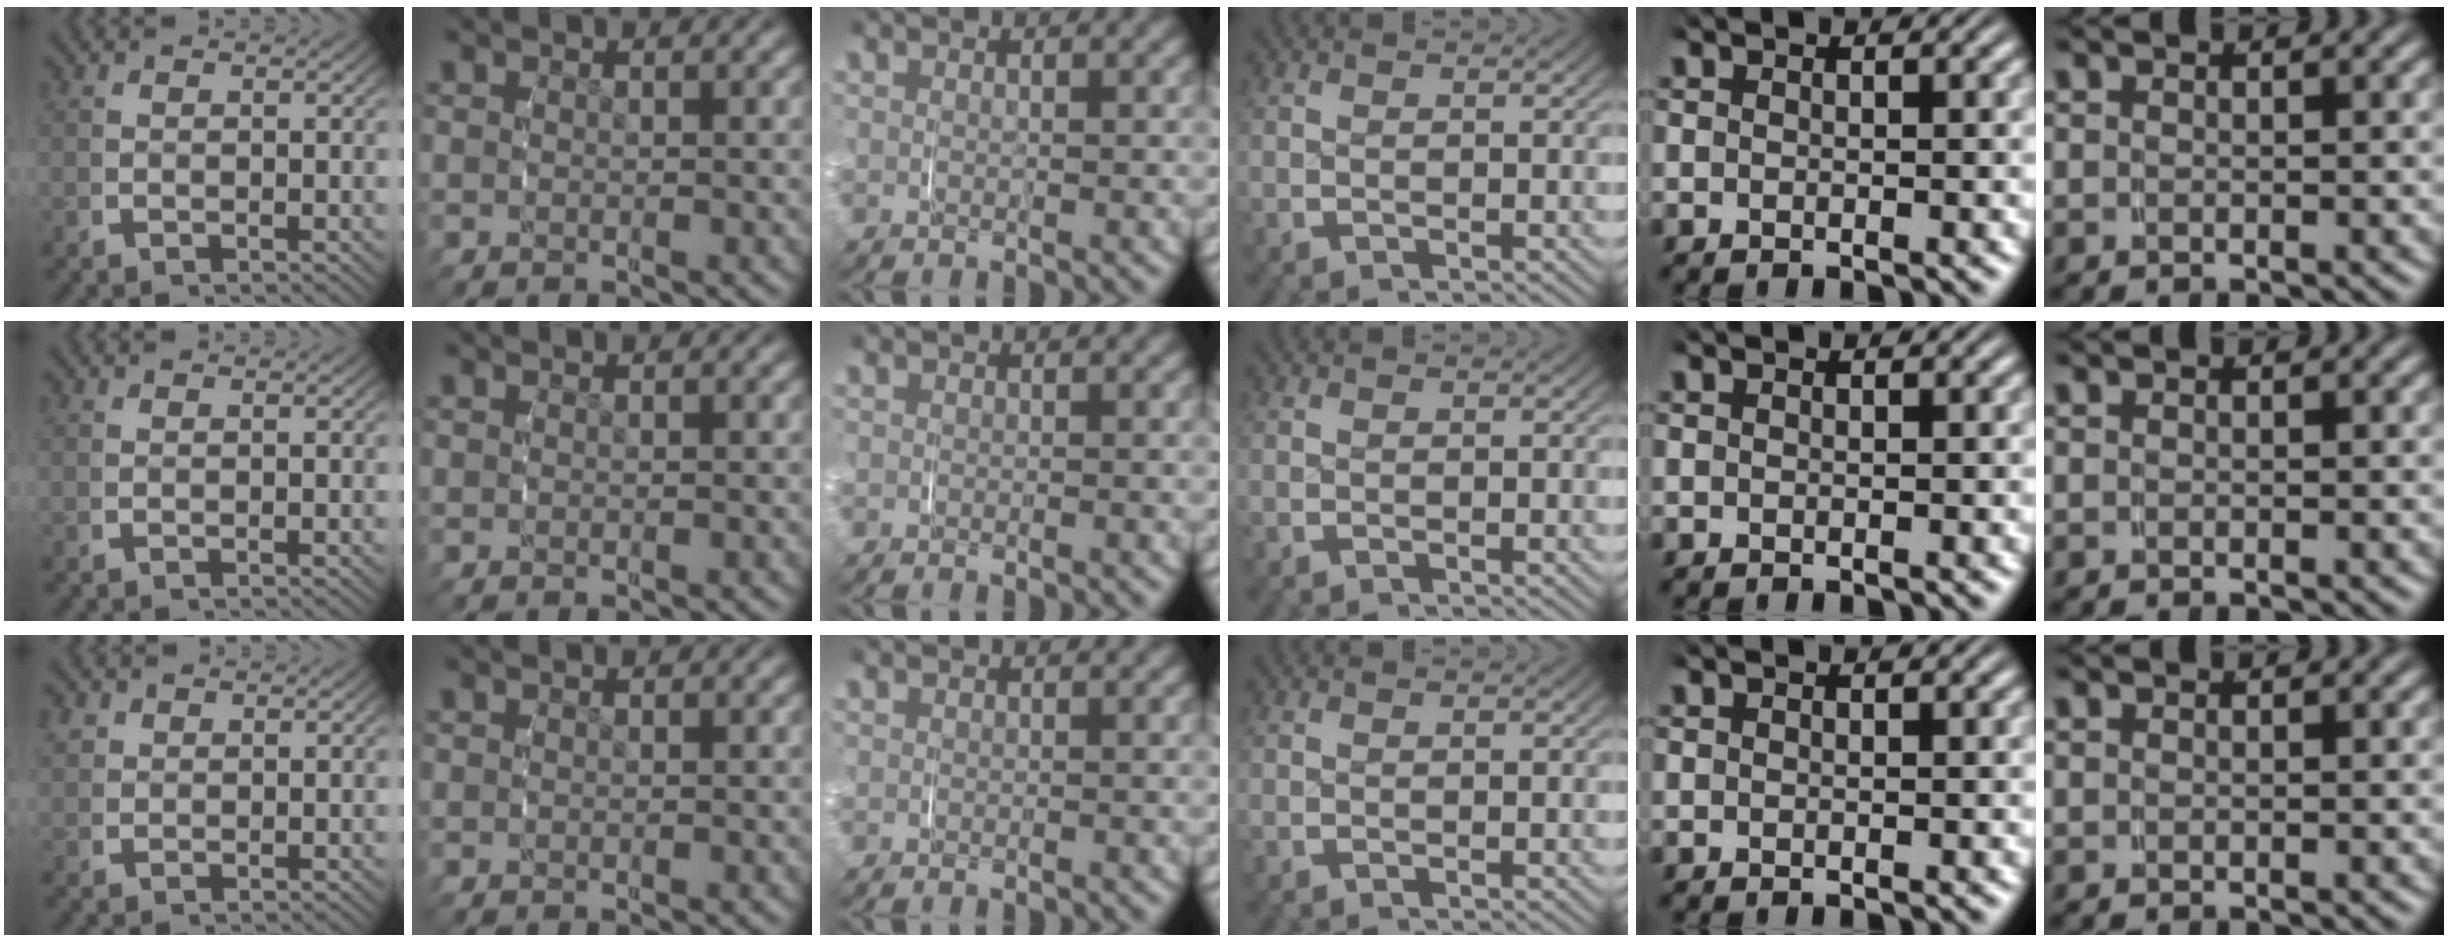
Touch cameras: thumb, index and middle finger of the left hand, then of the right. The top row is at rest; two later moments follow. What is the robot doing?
{"motion": "grasp_and_lifting", "object": "ribbon"}